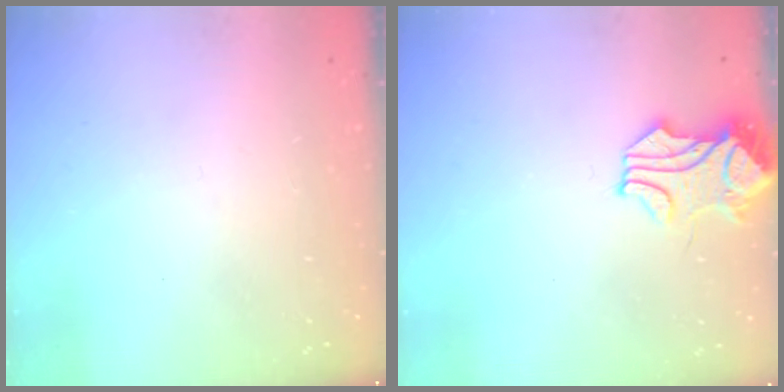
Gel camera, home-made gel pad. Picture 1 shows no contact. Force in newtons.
{"total": 1.7, "press": 1.5, "slide": 0.8}